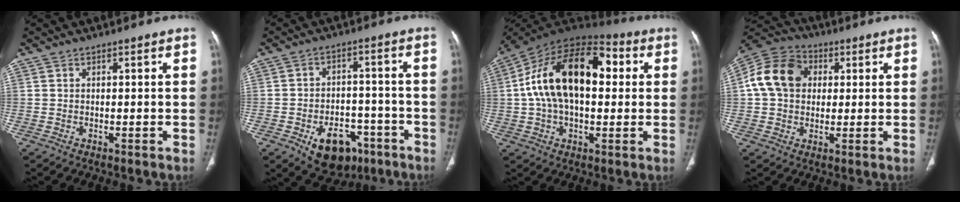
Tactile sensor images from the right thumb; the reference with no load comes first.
{"total": 9.0, "force": [-4.2, 6.1, 5.2], "torque": [-0.052, 0.024, -0.051]}
{"total": 22.2, "force": [3.1, 12.7, 18.0], "torque": [-0.300, 0.036, 0.042]}
{"total": 13.7, "force": [2.4, 10.9, 8.1], "torque": [-0.142, 0.022, 0.033]}